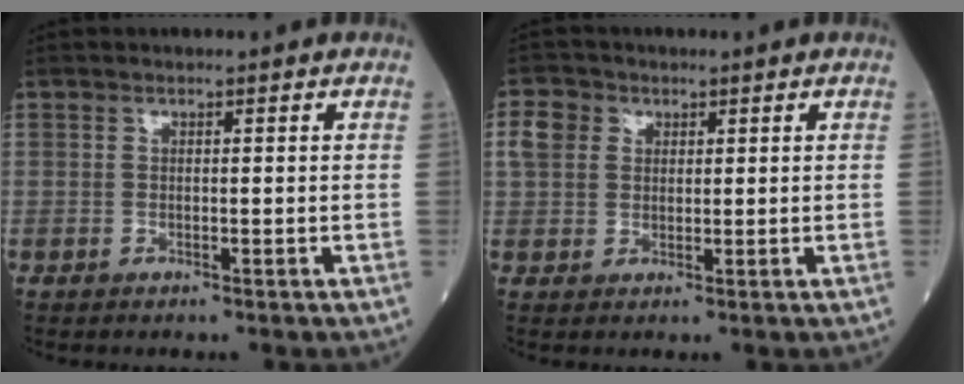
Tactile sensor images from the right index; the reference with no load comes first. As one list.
[{"total": 4.0, "force": [1.3, 3.4, 1.7], "torque": [-0.048, 0.013, 0.026]}]